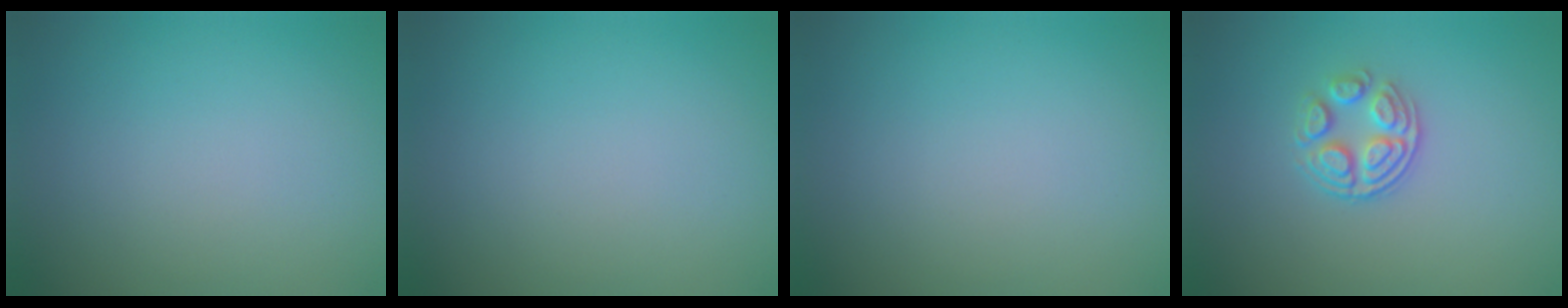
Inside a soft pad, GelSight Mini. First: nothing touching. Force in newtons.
{"total": 0.0}
{"total": 0.0}
{"total": 3.1, "press": 2.6, "slide": 1.8}